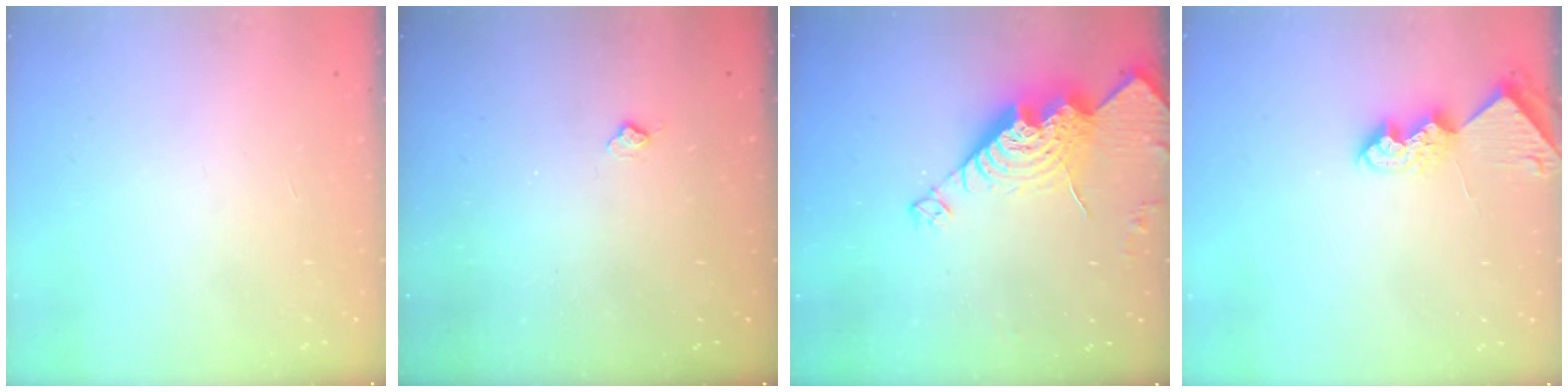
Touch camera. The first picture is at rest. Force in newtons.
{"total": 4.7, "press": 4.7, "slide": 0.6}
{"total": 24.0, "press": 23.9, "slide": 2.2}
{"total": 7.7, "press": 7.6, "slide": 0.6}